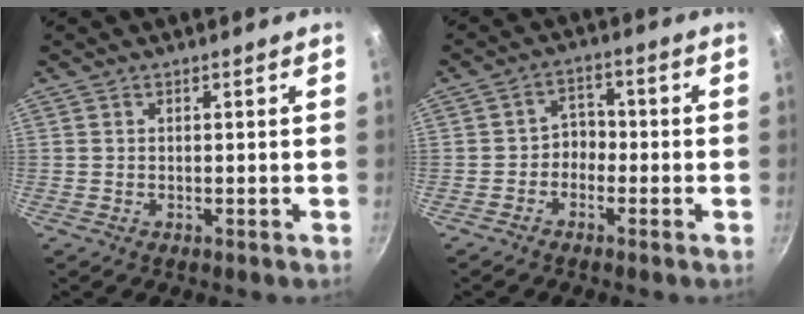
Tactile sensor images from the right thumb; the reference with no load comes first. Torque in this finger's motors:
{"motor_torque": [-0.40, 0.29, -0.03, 0.13, -0.03]}